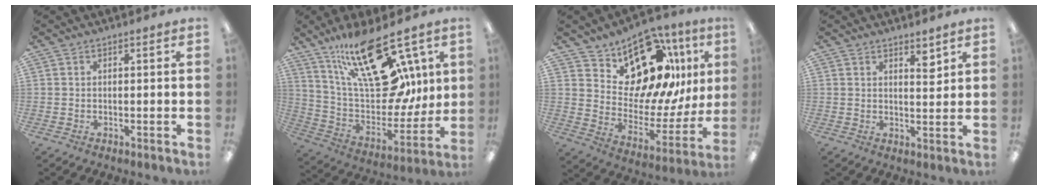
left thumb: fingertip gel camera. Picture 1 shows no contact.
{"total": 26.0, "force": [15.0, 11.0, 18.1], "torque": [-0.317, -0.086, 0.260]}
{"total": 18.5, "force": [12.9, 9.8, 8.9], "torque": [-0.125, -0.094, 0.227]}
{"total": 3.5, "force": [2.8, 1.1, 1.7], "torque": [-0.008, -0.022, 0.043]}